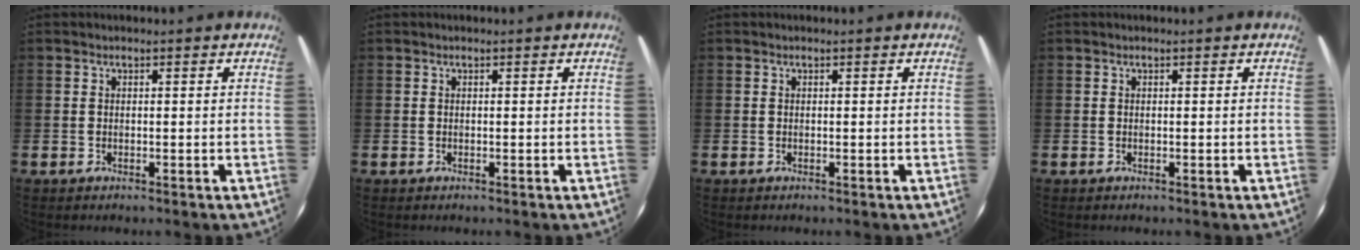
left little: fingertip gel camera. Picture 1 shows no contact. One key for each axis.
{"total": 0.0}
{"total": 0.0}
{"total": 0.0}